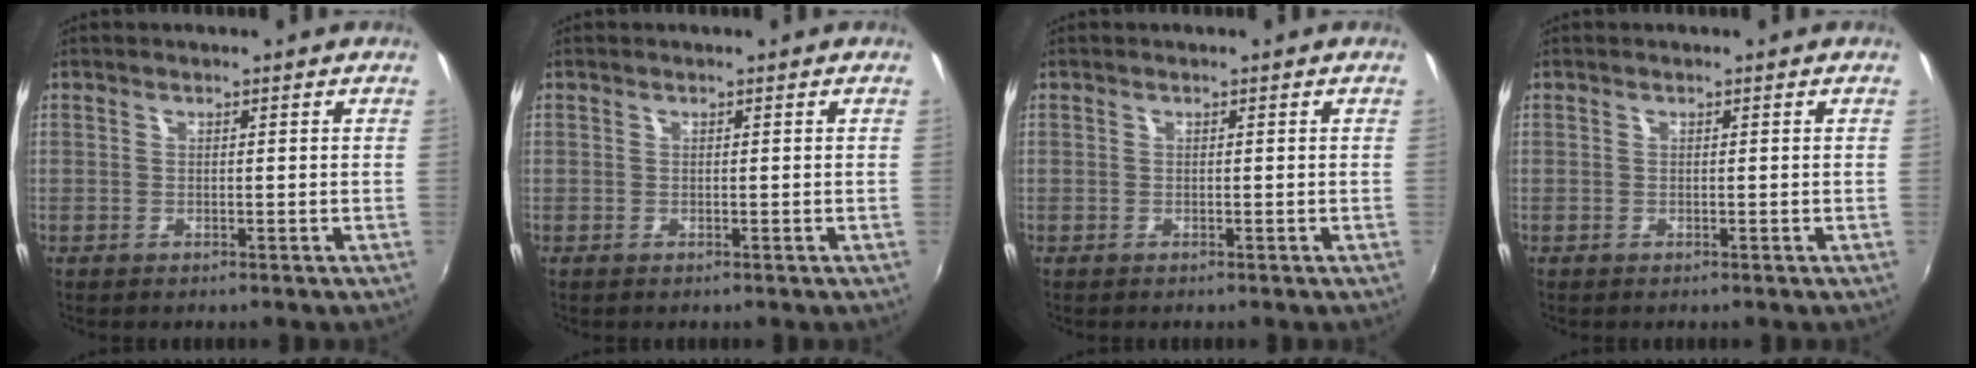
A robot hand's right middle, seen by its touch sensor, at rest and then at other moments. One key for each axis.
{"total": 0.0}
{"total": 0.0}
{"total": 0.0}